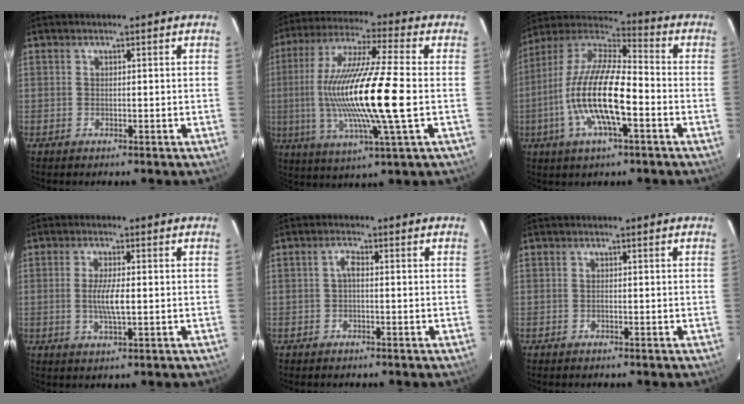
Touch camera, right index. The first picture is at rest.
{"total": 20.1, "force": [-1.4, 1.3, 20.0], "torque": [-0.381, -0.009, -0.026]}
{"total": 17.7, "force": [-4.8, 4.9, 16.3], "torque": [-0.319, -0.006, -0.100]}
{"total": 4.9, "force": [-0.3, 0.8, 4.8], "torque": [-0.091, -0.005, -0.005]}
{"total": 1.6, "force": [-0.3, 0.6, 1.4], "torque": [-0.029, 0.008, -0.008]}
{"total": 0.0}